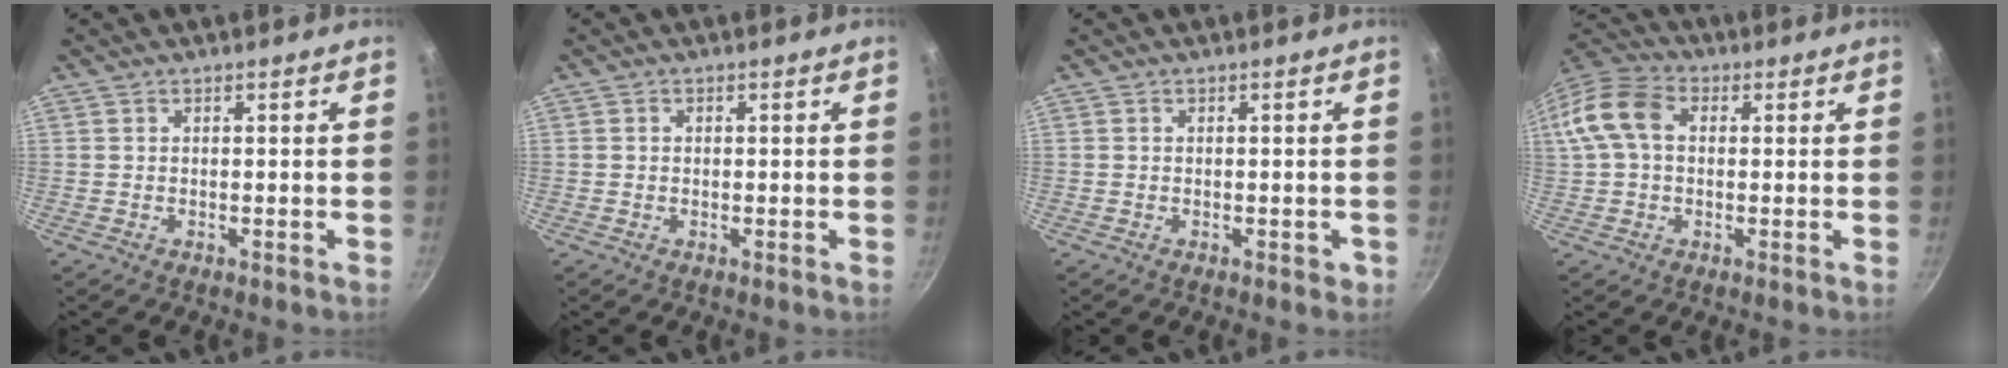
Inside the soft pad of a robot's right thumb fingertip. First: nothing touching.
{"total": 0.6, "force": [0.0, 0.5, 0.2], "torque": [-0.001, 0.002, -0.001]}
{"total": 1.4, "force": [-0.4, 1.0, 0.8], "torque": [-0.004, 0.003, -0.005]}
{"total": 11.3, "force": [1.7, 7.9, 7.9], "torque": [-0.146, 0.027, 0.015]}